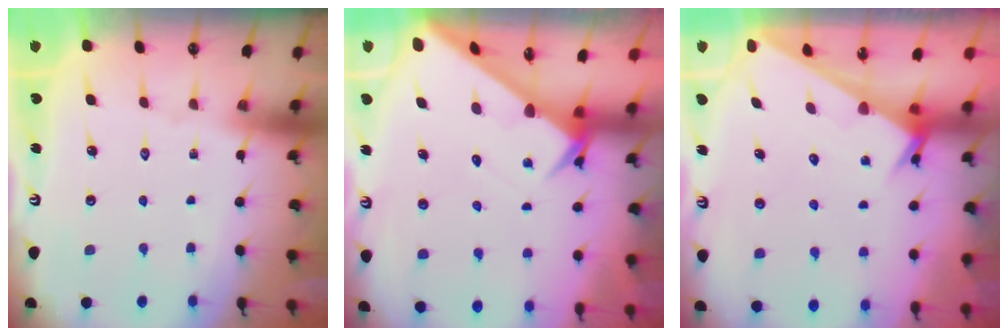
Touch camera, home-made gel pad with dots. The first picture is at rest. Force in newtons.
{"total": 2.7, "press": 2.7, "slide": 0.1}
{"total": 2.5, "press": 2.5, "slide": 0.1}